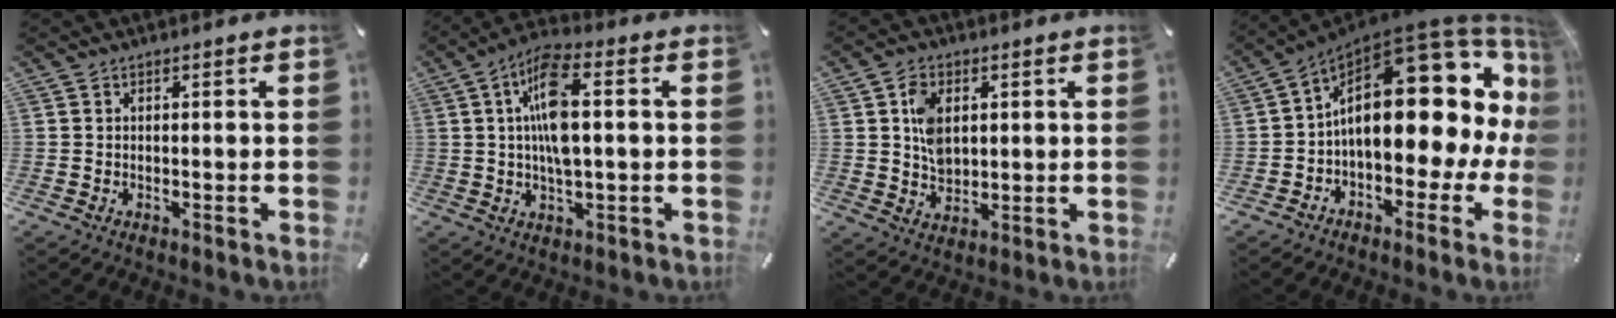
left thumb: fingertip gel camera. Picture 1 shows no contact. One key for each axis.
{"total": 11.6, "fx": 1.3, "fy": 4.3, "fz": 10.7, "tx": -0.214, "ty": 0.006, "tz": 0.021}
{"total": 7.4, "fx": 1.8, "fy": 5.5, "fz": 4.6, "tx": -0.084, "ty": 0.000, "tz": 0.029}
{"total": 23.4, "fx": 6.3, "fy": 11.5, "fz": 19.3, "tx": -0.287, "ty": -0.058, "tz": 0.105}